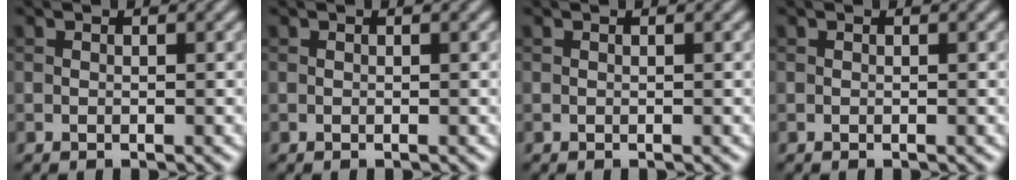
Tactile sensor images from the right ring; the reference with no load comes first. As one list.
[{"total": 0.0}, {"total": 0.0}, {"total": 0.0}]